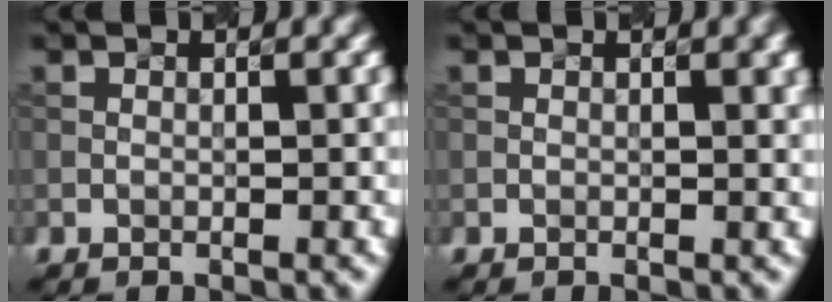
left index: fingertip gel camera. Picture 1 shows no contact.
{"total": 1.6, "force": [0.6, 0.6, 1.4], "torque": [-0.010, 0.004, 0.007]}